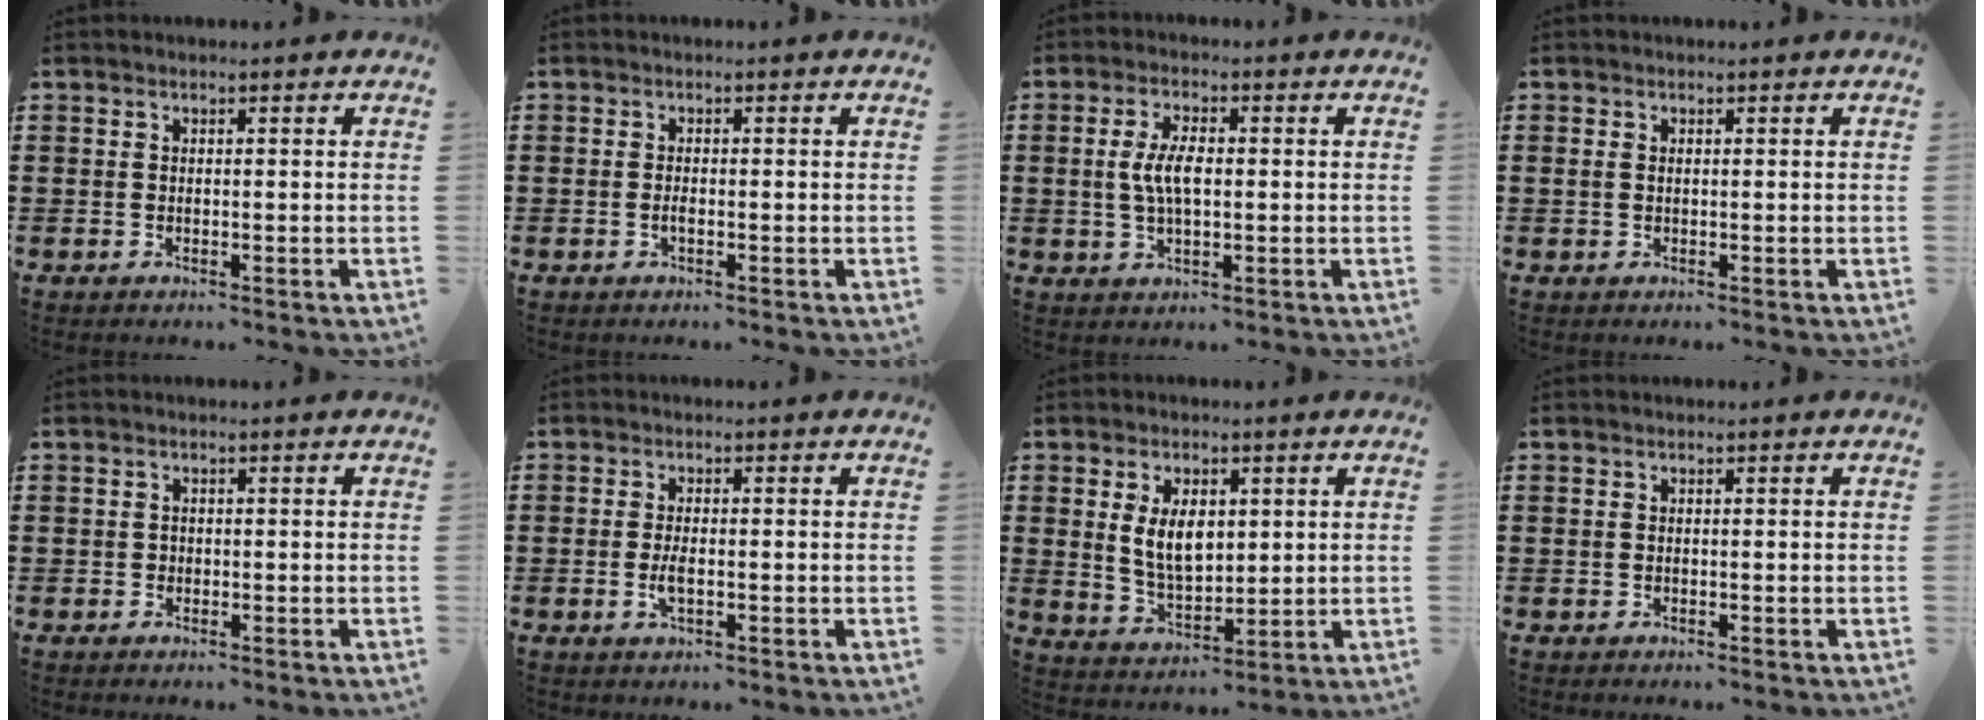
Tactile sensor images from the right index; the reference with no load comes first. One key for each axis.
{"total": 1.0, "fx": -0.4, "fy": 0.3, "fz": 0.9, "tx": -0.017, "ty": -0.001, "tz": -0.006}
{"total": 5.3, "fx": 0.2, "fy": 2.1, "fz": 4.9, "tx": -0.109, "ty": 0.000, "tz": -0.002}
{"total": 0.8, "fx": 0.1, "fy": 0.5, "fz": 0.6, "tx": -0.015, "ty": 0.003, "tz": 0.002}
{"total": 0.6, "fx": -0.1, "fy": 0.5, "fz": 0.2, "tx": -0.004, "ty": 0.002, "tz": -0.003}
{"total": 2.5, "fx": -0.6, "fy": 0.8, "fz": 2.3, "tx": -0.048, "ty": -0.002, "tz": -0.012}
{"total": 7.0, "fx": 1.5, "fy": 4.0, "fz": 5.5, "tx": -0.110, "ty": 0.009, "tz": 0.025}
{"total": 0.0}